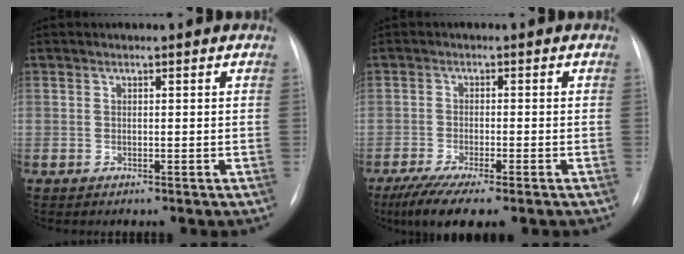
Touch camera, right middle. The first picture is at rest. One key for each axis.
{"total": 8.2, "fx": -5.8, "fy": 1.1, "fz": 5.6, "tx": -0.094, "ty": -0.021, "tz": -0.095}